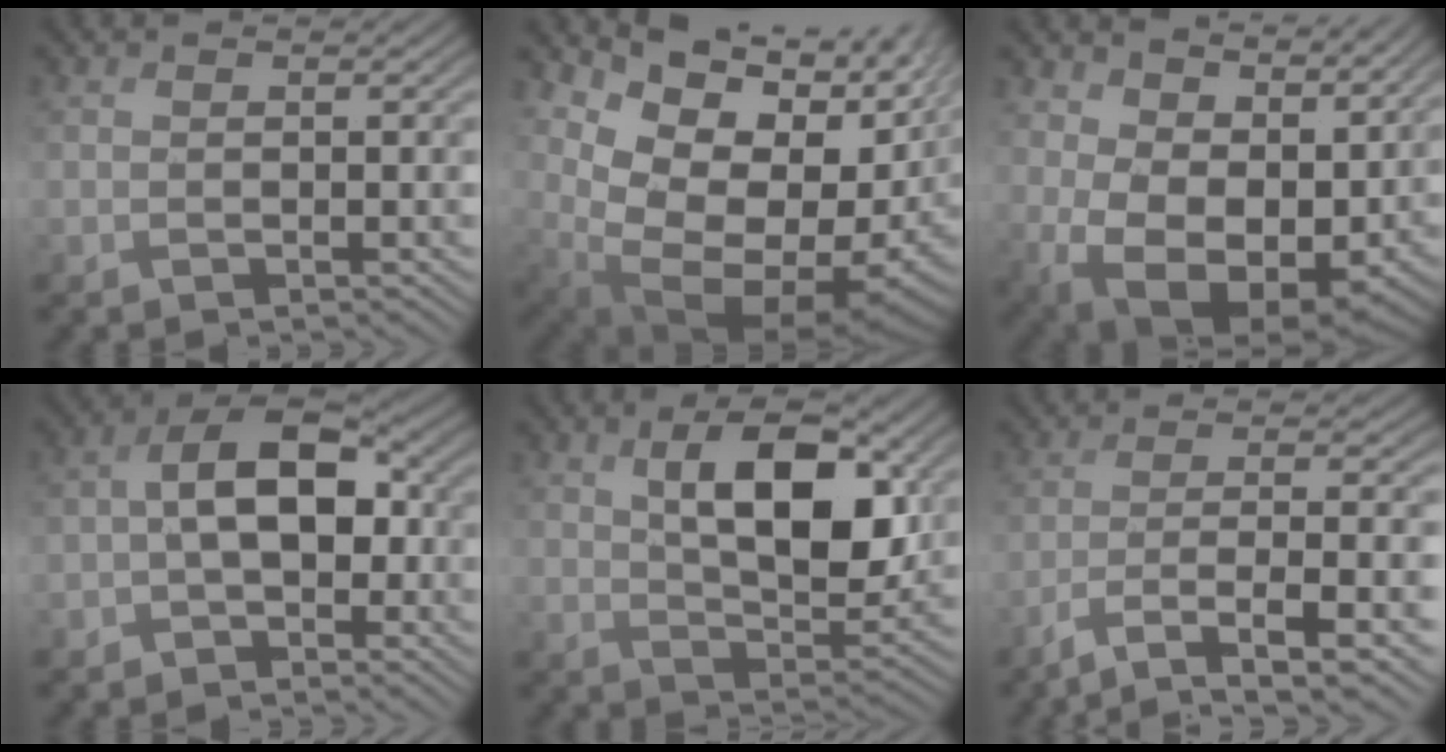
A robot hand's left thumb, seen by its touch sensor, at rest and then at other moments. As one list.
[{"total": 16.7, "force": [0.4, 12.0, 11.7], "torque": [-0.228, -0.032, 0.067]}, {"total": 15.3, "force": [4.4, 10.4, 10.4], "torque": [-0.217, -0.013, 0.095]}, {"total": 10.0, "force": [-1.4, 6.5, 7.5], "torque": [-0.125, 0.015, -0.037]}, {"total": 10.7, "force": [2.7, 5.7, 8.6], "torque": [-0.137, -0.006, 0.044]}, {"total": 9.8, "force": [-6.8, 1.2, 6.9], "torque": [-0.090, 0.013, -0.121]}]